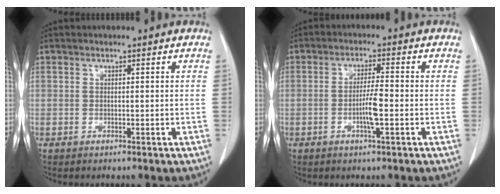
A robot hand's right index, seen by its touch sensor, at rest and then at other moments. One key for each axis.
{"total": 4.4, "fx": -1.2, "fy": 0.2, "fz": 4.2, "tx": -0.081, "ty": -0.003, "tz": -0.022}